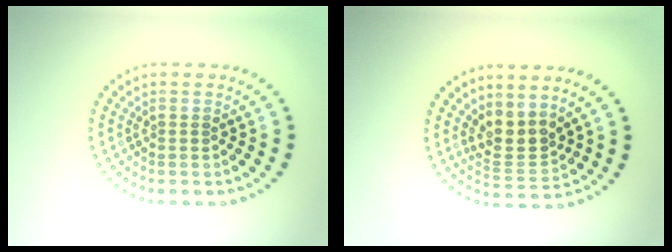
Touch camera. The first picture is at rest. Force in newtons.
{"total": 2.9, "press": 2.4, "slide": 1.6}